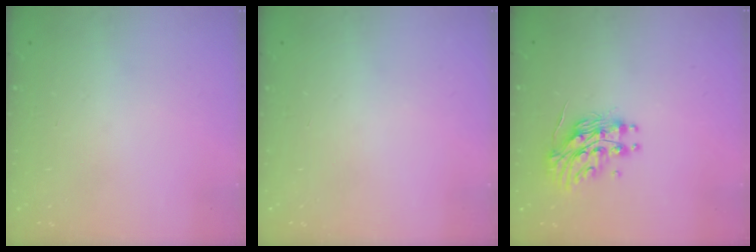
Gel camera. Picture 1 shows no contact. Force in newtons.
{"total": 0.0}
{"total": 13.2, "press": 13.2, "slide": 0.8}